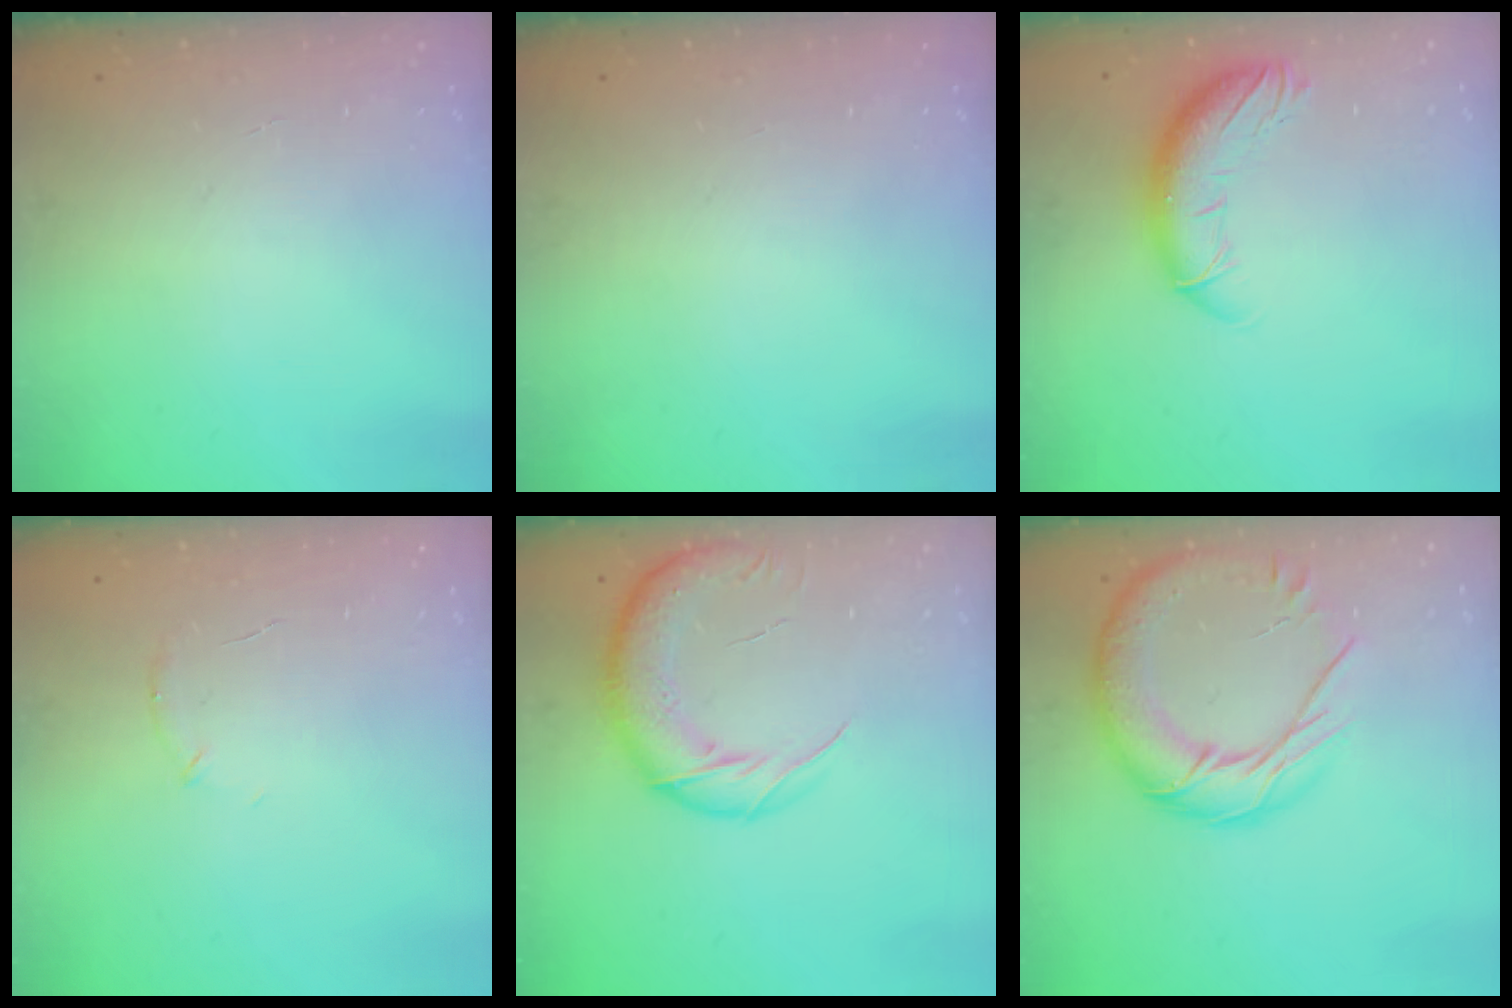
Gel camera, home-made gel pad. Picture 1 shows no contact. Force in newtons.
{"total": 0.0}
{"total": 10.8, "press": 10.6, "slide": 1.9}
{"total": 6.6, "press": 6.4, "slide": 1.6}
{"total": 16.6, "press": 16.0, "slide": 4.1}
{"total": 18.5, "press": 18.4, "slide": 2.1}